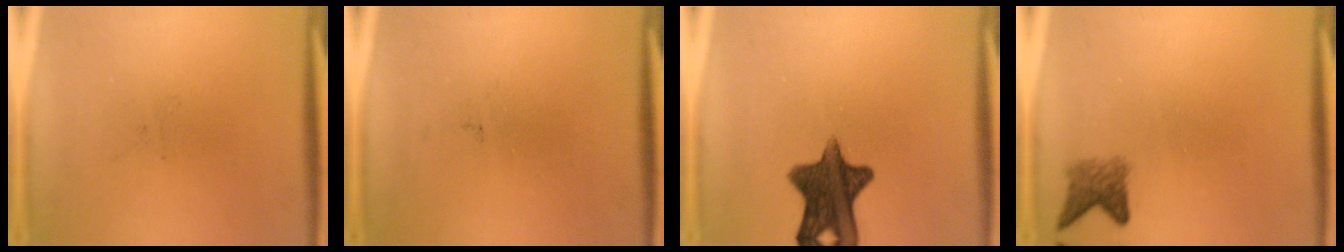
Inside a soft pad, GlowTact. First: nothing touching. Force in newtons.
{"total": 0.0}
{"total": 11.7}
{"total": 2.8}